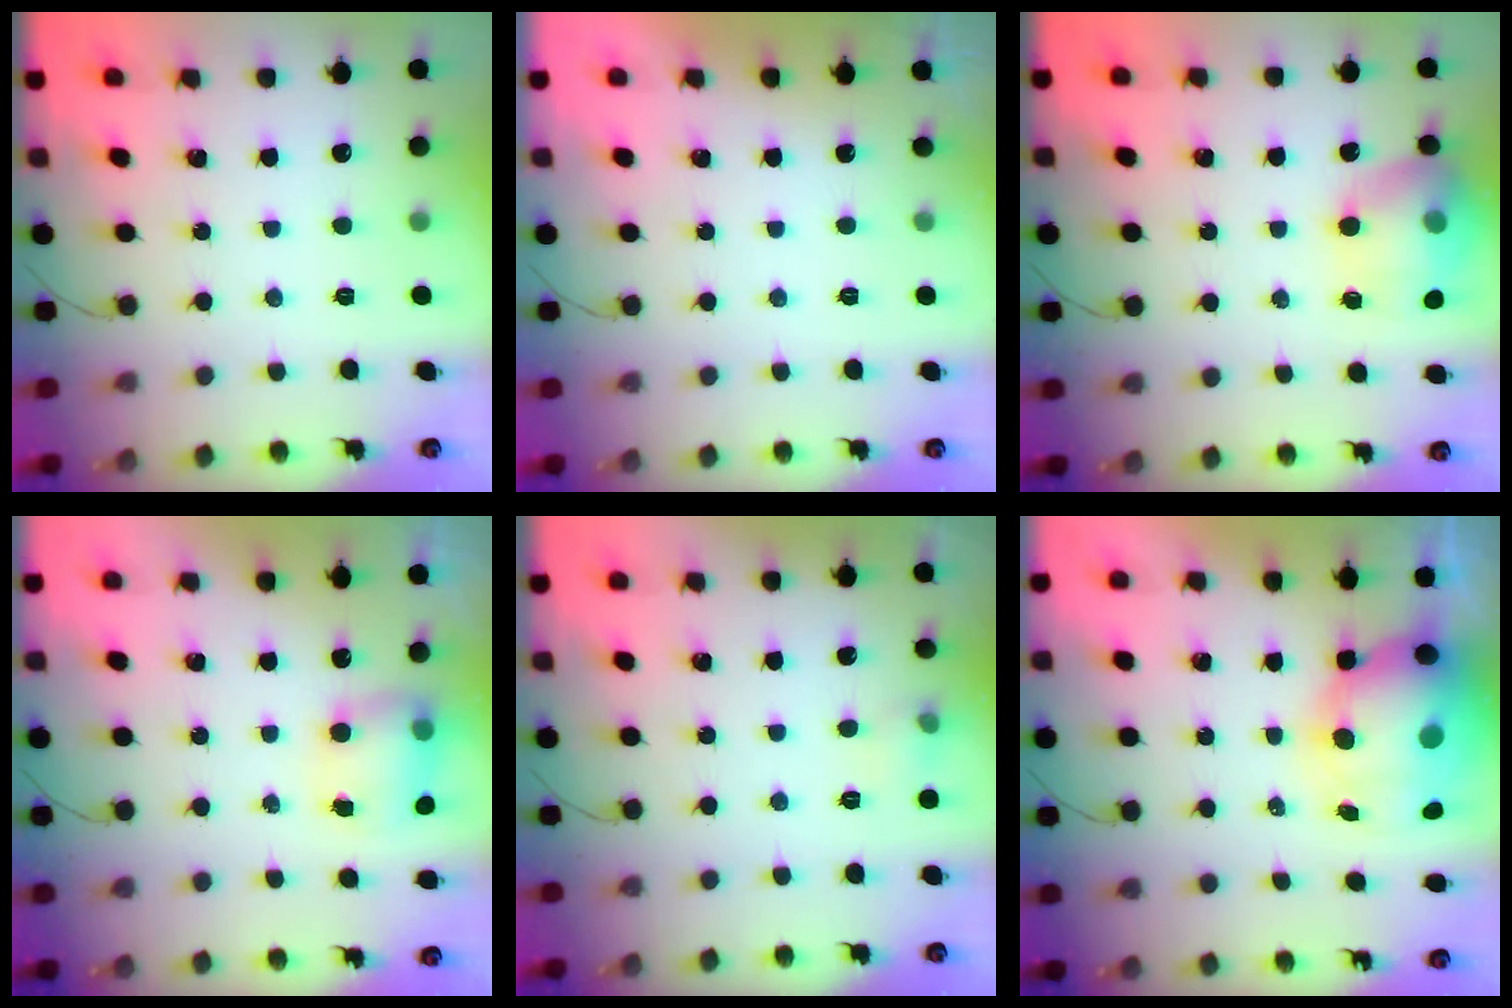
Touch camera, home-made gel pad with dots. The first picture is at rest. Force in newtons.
{"total": 0.0}
{"total": 16.7, "press": 16.7, "slide": 1.2}
{"total": 8.4, "press": 8.4, "slide": 1.1}
{"total": 4.9, "press": 4.6, "slide": 1.4}
{"total": 15.1, "press": 14.7, "slide": 3.1}